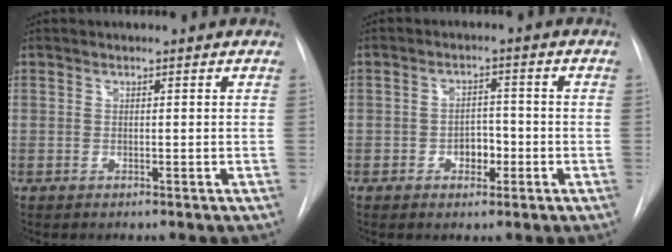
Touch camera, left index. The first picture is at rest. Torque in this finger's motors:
{"motor_torque": [0.12, 0.04, 0.04, 0.03]}